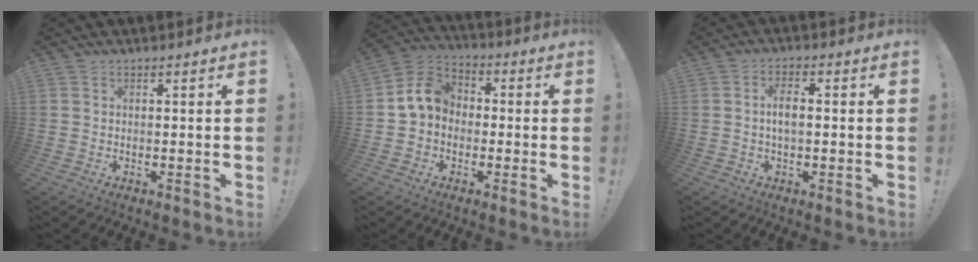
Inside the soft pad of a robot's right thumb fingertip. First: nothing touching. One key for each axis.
{"total": 10.0, "fx": 0.9, "fy": 8.2, "fz": 5.6, "tx": -0.094, "ty": 0.020, "tz": 0.023}
{"total": 4.8, "fx": -0.1, "fy": 2.1, "fz": 4.3, "tx": -0.083, "ty": 0.007, "tz": -0.004}